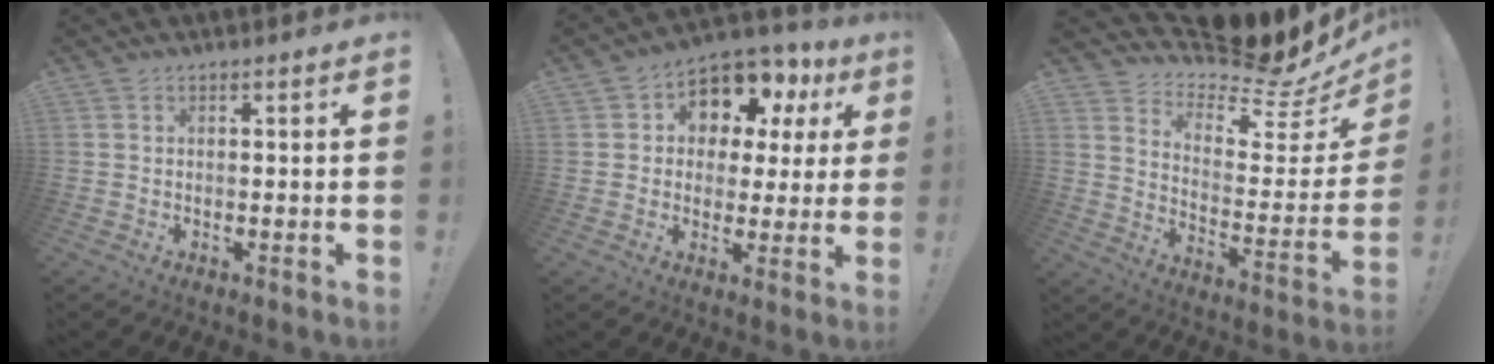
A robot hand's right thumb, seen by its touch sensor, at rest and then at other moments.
{"total": 9.7, "force": [5.5, 6.7, 4.4], "torque": [-0.062, -0.049, 0.097]}
{"total": 9.3, "force": [8.3, 1.7, 3.9], "torque": [-0.043, -0.101, 0.125]}